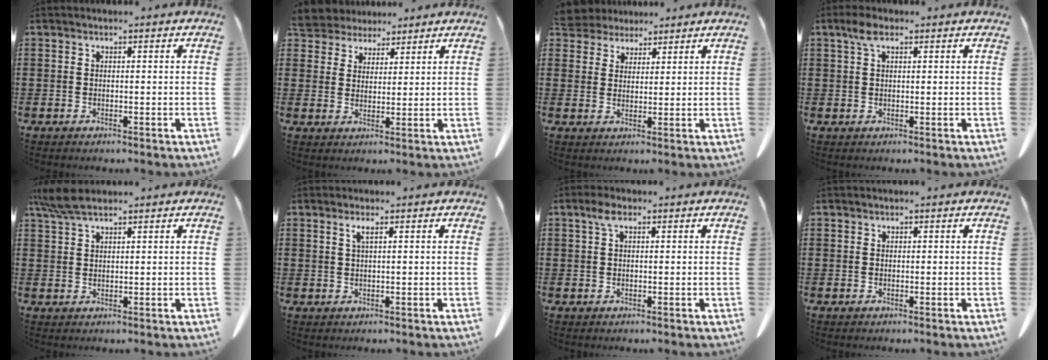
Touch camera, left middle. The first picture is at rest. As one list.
[{"total": 4.4, "force": [4.1, 1.8, 0.0], "torque": [-0.020, -0.010, 0.075]}, {"total": 3.9, "force": [3.6, 1.5, 0.0], "torque": [-0.016, -0.006, 0.067]}, {"total": 2.8, "force": [1.3, 1.3, 2.1], "torque": [-0.047, 0.008, 0.022]}, {"total": 4.8, "force": [3.5, 1.1, 3.1], "torque": [-0.076, -0.001, 0.063]}, {"total": 1.3, "force": [0.6, 0.0, 1.2], "torque": [-0.025, 0.001, 0.010]}, {"total": 2.3, "force": [0.8, 1.0, 1.9], "torque": [-0.042, 0.008, 0.012]}, {"total": 0.0}]